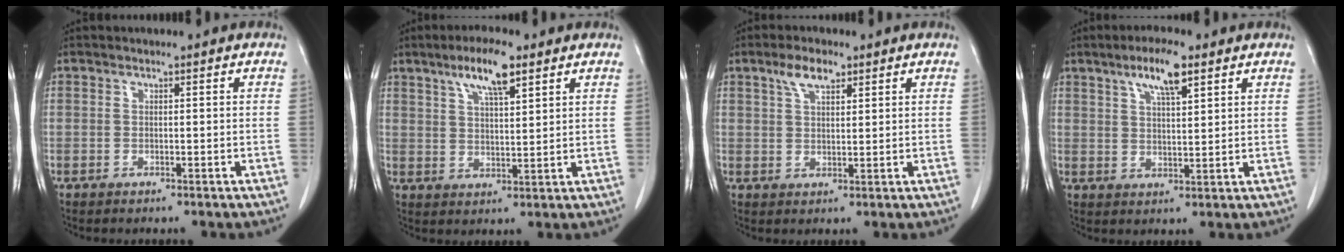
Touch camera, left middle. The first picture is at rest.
{"total": 7.5, "force": [4.7, 1.4, 5.7], "torque": [-0.108, 0.006, 0.083]}
{"total": 4.3, "force": [2.8, 1.7, 2.9], "torque": [-0.060, 0.008, 0.054]}
{"total": 6.7, "force": [4.1, 1.2, 5.1], "torque": [-0.096, 0.004, 0.070]}